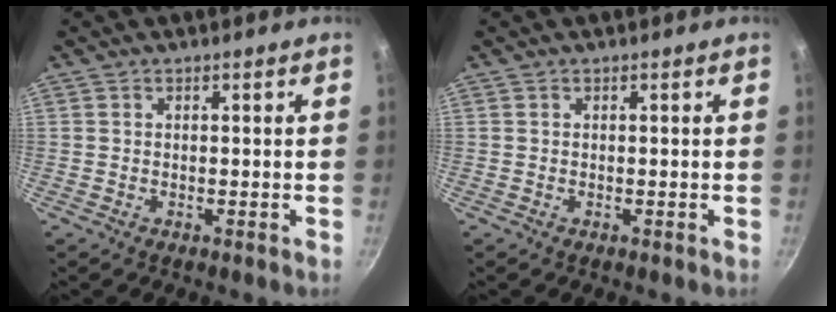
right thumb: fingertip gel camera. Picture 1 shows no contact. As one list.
[{"total": 0.0}]